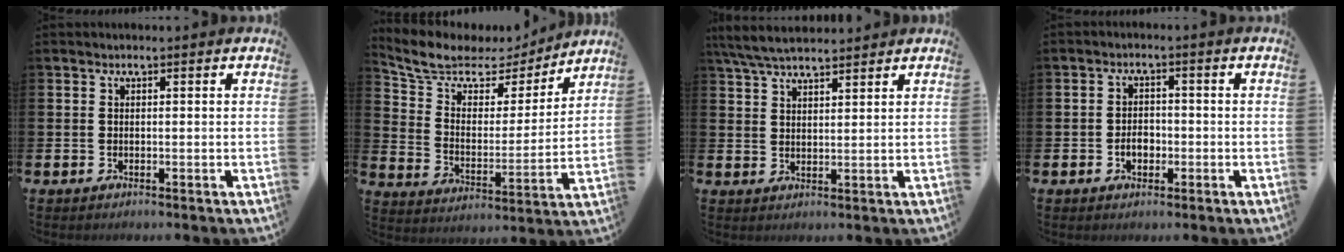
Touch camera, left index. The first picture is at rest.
{"total": 8.2, "force": [6.9, 3.9, 2.0], "torque": [-0.089, -0.041, 0.123]}
{"total": 5.4, "force": [5.0, 1.0, 1.9], "torque": [-0.054, -0.013, 0.093]}
{"total": 2.7, "force": [-1.0, 1.9, 1.6], "torque": [-0.023, 0.000, -0.023]}